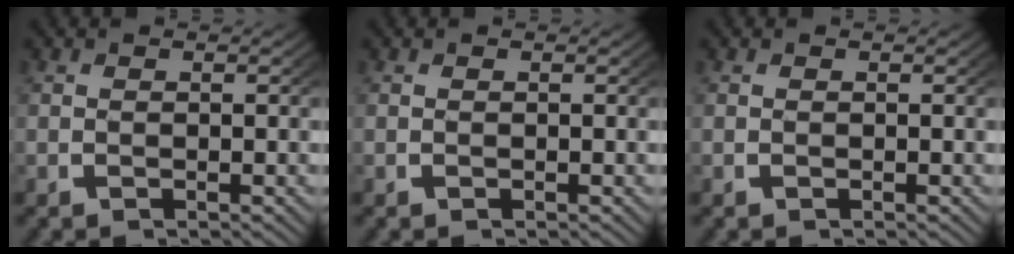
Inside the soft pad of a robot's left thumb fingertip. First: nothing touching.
{"total": 0.0}
{"total": 0.0}